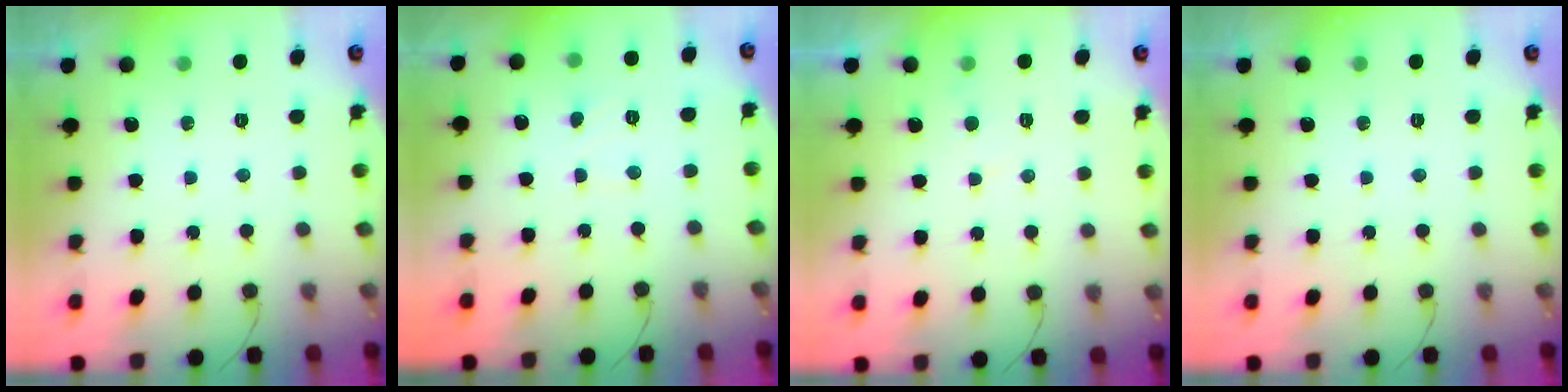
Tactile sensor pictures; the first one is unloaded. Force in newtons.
{"total": 1.9, "press": 1.9, "slide": 0.2}
{"total": 2.0, "press": 2.0, "slide": 0.2}
{"total": 0.0}